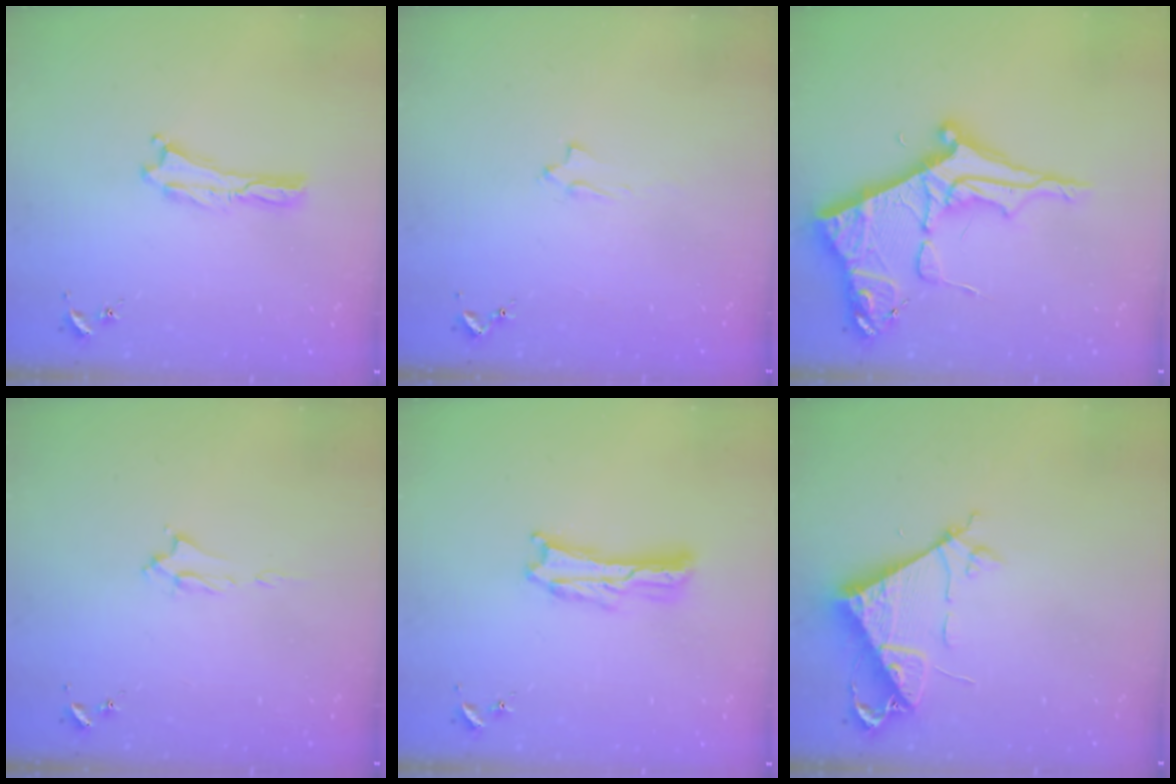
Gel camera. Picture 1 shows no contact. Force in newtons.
{"total": 2.0, "press": 2.0, "slide": 0.4}
{"total": 10.1, "press": 10.1, "slide": 1.1}
{"total": 1.6, "press": 1.6, "slide": 0.2}
{"total": 2.4, "press": 2.4, "slide": 0.3}
{"total": 7.3, "press": 7.3, "slide": 0.8}